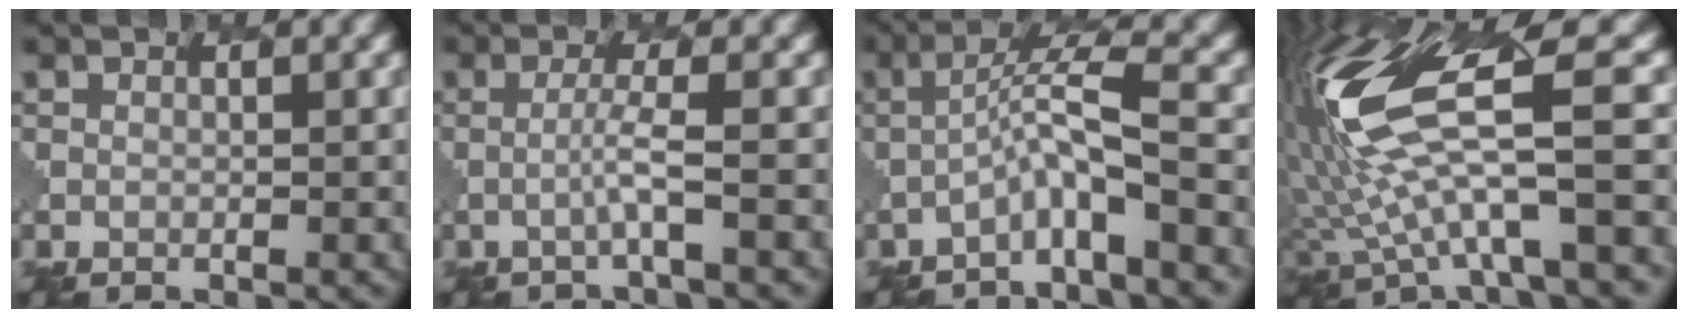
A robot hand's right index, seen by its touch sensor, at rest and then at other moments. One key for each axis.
{"total": 2.0, "fx": -0.3, "fy": 0.1, "fz": 2.0, "tx": -0.033, "ty": 0.005, "tz": -0.014}
{"total": 4.3, "fx": -1.9, "fy": 0.4, "fz": 3.8, "tx": -0.067, "ty": 0.016, "tz": -0.041}
{"total": 12.0, "fx": 1.2, "fy": 3.4, "fz": 11.5, "tx": -0.234, "ty": 0.007, "tz": 0.029}